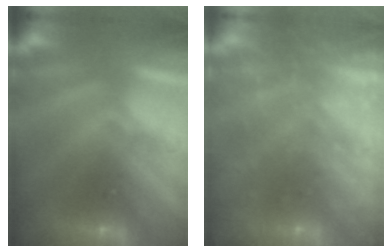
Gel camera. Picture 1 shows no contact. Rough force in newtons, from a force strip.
{"total": 6.9}